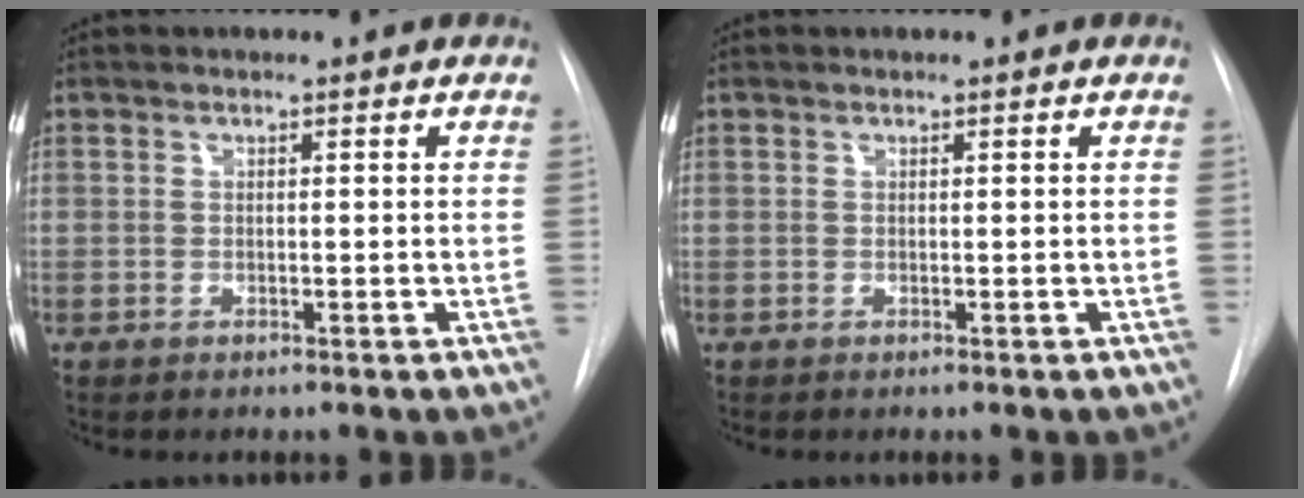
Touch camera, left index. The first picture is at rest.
{"total": 0.0}